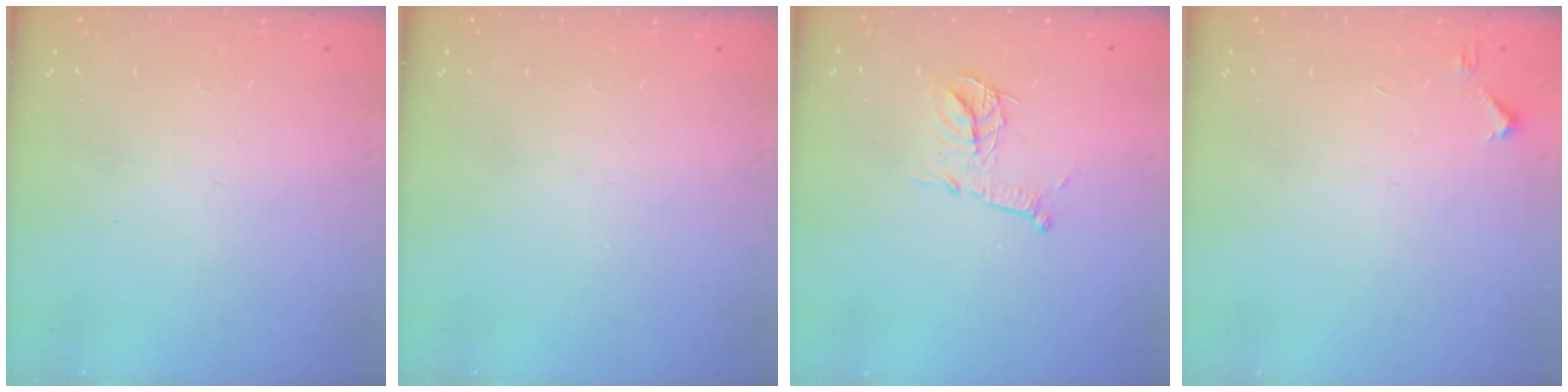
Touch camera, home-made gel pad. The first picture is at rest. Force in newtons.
{"total": 0.0}
{"total": 11.7, "press": 11.7, "slide": 0.7}
{"total": 3.8, "press": 3.7, "slide": 0.6}